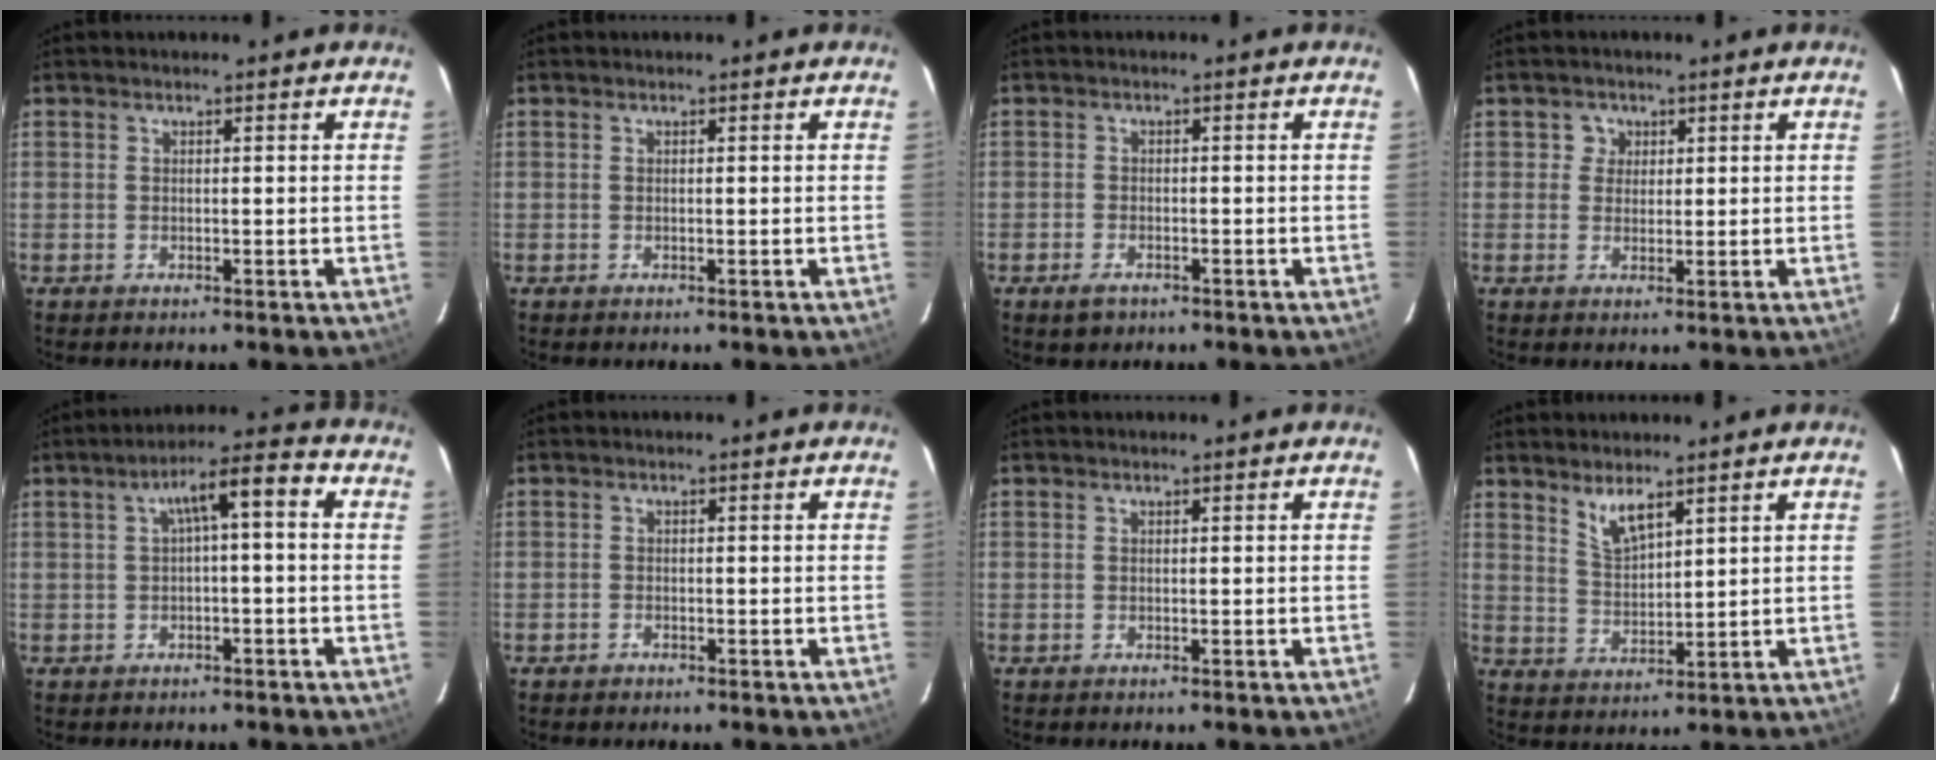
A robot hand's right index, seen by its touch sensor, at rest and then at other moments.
{"total": 0.0}
{"total": 3.0, "force": [-1.9, 1.8, 1.5], "torque": [-0.033, -0.002, -0.033]}
{"total": 2.6, "force": [0.8, 2.5, 0.0], "torque": [0.012, 0.015, 0.009]}
{"total": 6.7, "force": [0.4, 1.5, 6.5], "torque": [-0.111, 0.031, 0.016]}
{"total": 1.2, "force": [-0.9, 0.8, 0.1], "torque": [-0.004, 0.003, -0.015]}
{"total": 0.0}
{"total": 5.2, "force": [3.8, 1.5, 3.2], "torque": [-0.060, -0.002, 0.077]}